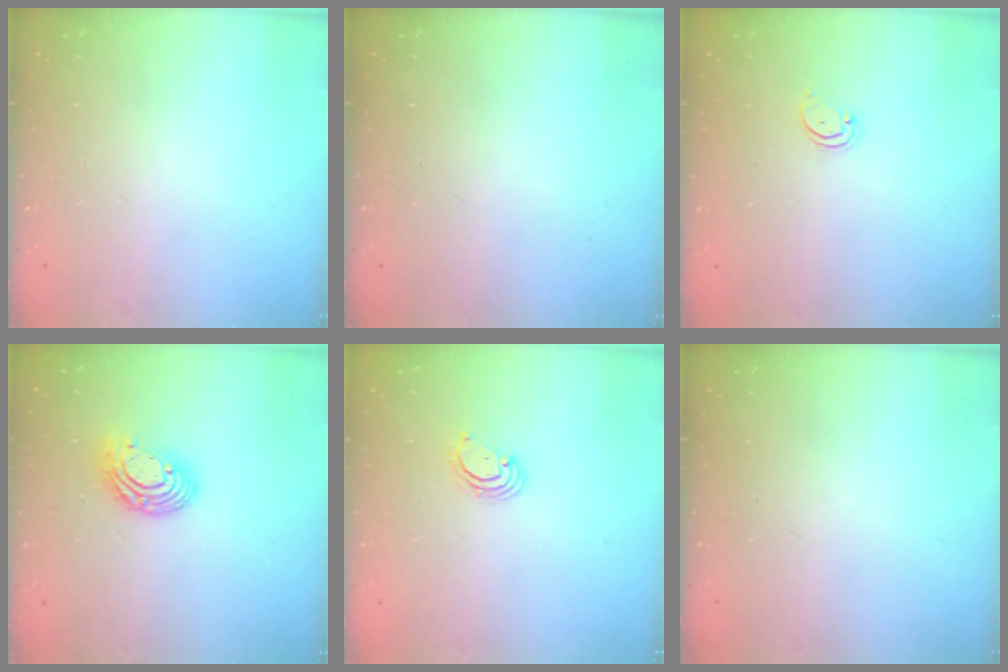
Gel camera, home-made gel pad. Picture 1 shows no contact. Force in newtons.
{"total": 0.0}
{"total": 1.8, "press": 1.7, "slide": 0.2}
{"total": 9.9, "press": 9.9, "slide": 0.8}
{"total": 2.6, "press": 2.6, "slide": 0.3}
{"total": 0.0}